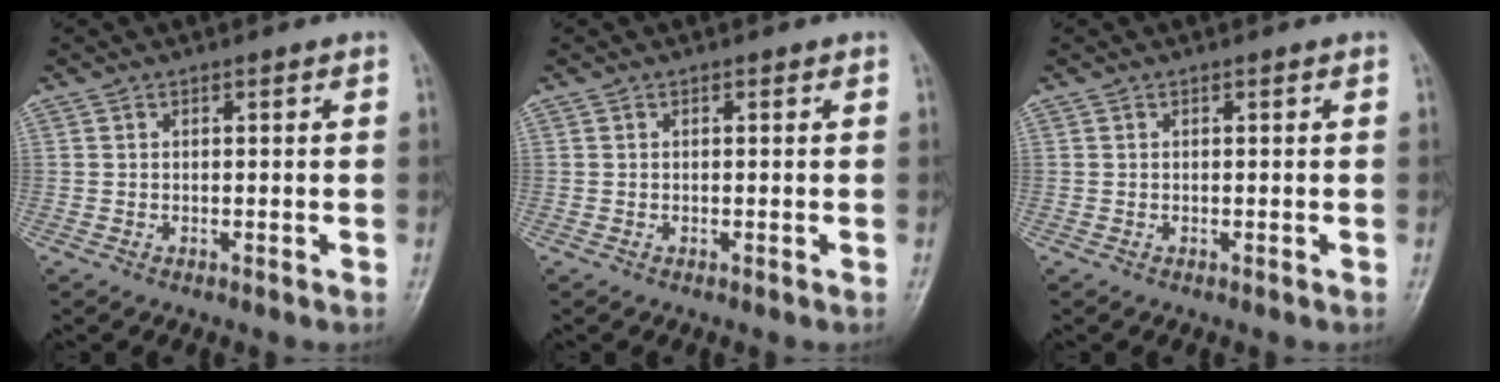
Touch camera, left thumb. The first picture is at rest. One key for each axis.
{"total": 0.0}
{"total": 0.0}